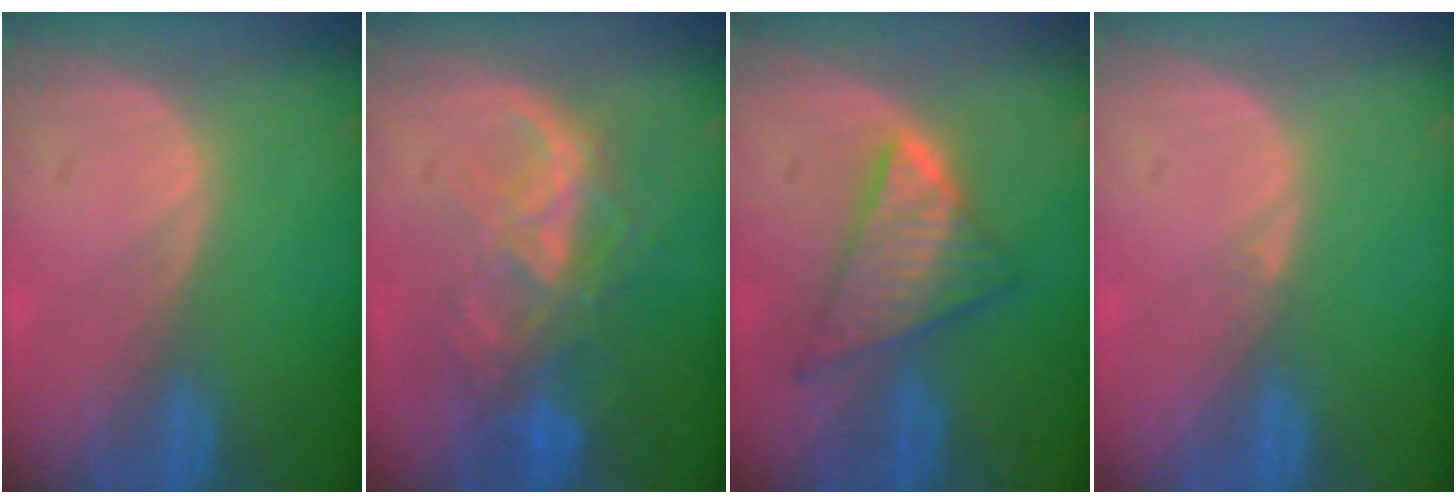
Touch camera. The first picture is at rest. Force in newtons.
{"total": 8.8, "press": 7.5, "slide": 4.6}
{"total": 7.0, "press": 7.0, "slide": 0.2}
{"total": 0.6, "press": 0.4, "slide": 0.5}